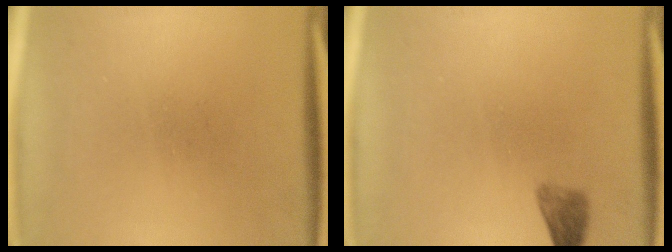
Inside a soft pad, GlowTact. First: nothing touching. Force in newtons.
{"total": 2.1}